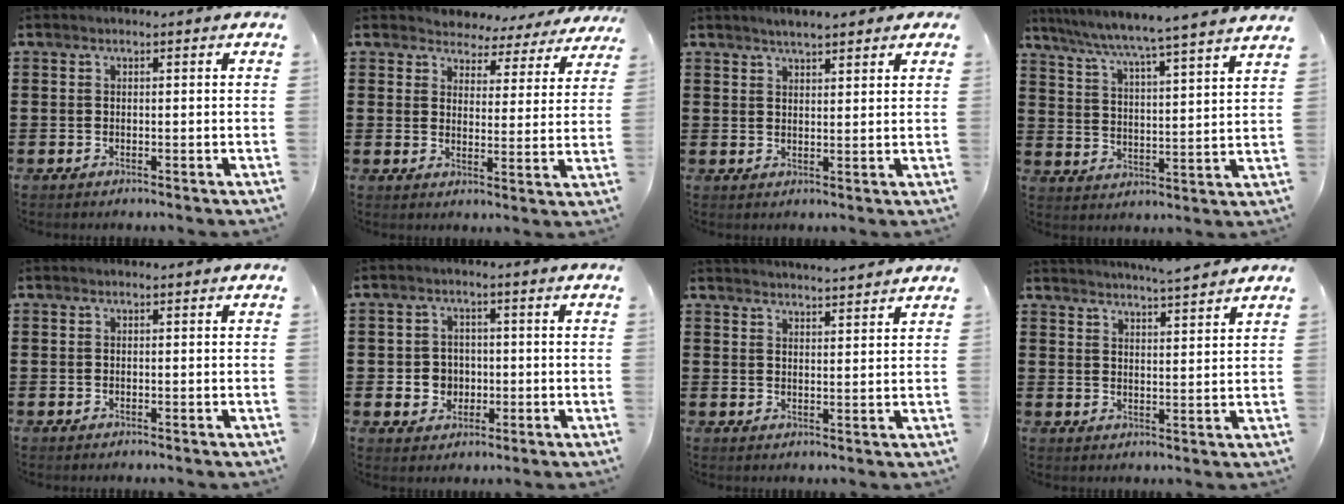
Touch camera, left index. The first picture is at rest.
{"total": 4.1, "force": [3.9, 1.3, -0.1], "torque": [-0.024, -0.023, 0.065]}
{"total": 2.8, "force": [2.5, 0.4, 1.2], "torque": [-0.029, 0.003, 0.045]}
{"total": 5.4, "force": [4.7, -1.5, 2.1], "torque": [-0.063, -0.044, 0.071]}
{"total": 0.0}
{"total": 3.8, "force": [-0.5, 3.5, 1.3], "torque": [-0.039, 0.007, -0.012]}
{"total": 3.1, "force": [3.1, -0.4, -0.1], "torque": [-0.008, -0.015, 0.057]}
{"total": 3.9, "force": [3.8, -0.6, 0.6], "torque": [-0.024, -0.018, 0.068]}